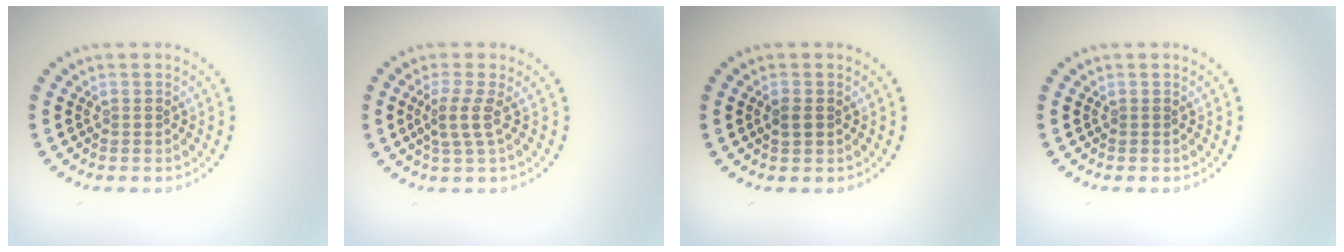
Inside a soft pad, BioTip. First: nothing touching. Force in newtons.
{"total": 2.2, "press": 1.5, "slide": 1.5}
{"total": 1.2, "press": 1.2, "slide": 0.1}
{"total": 0.0}